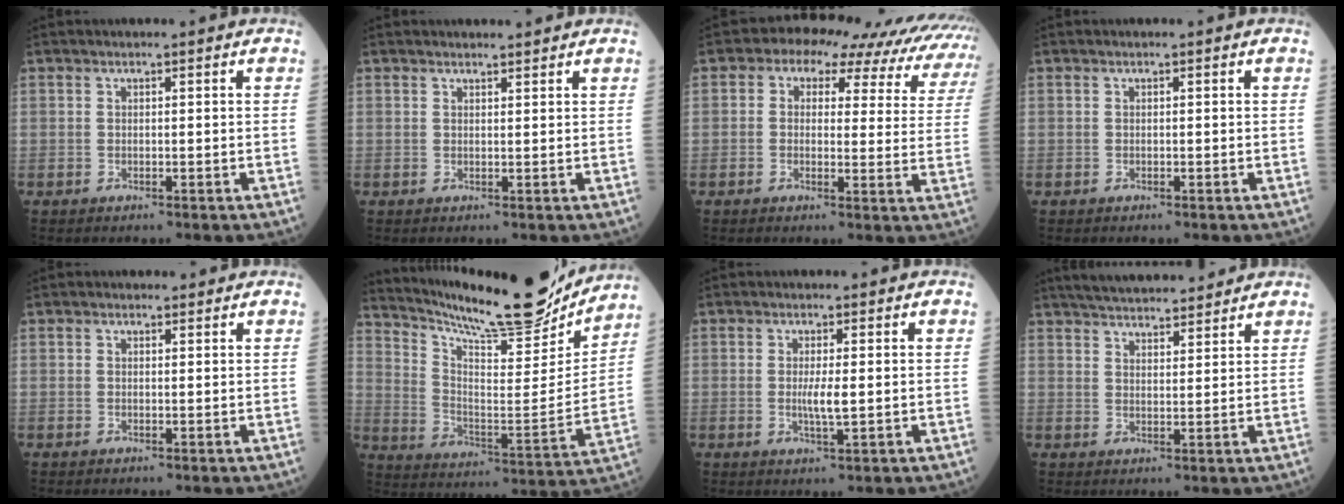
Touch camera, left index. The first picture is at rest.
{"total": 2.1, "force": [2.0, 0.3, 0.3], "torque": [-0.009, 0.004, 0.029]}
{"total": 15.6, "force": [12.1, 7.2, 6.7], "torque": [-0.067, 0.034, 0.112]}
{"total": 0.0}
{"total": 0.8, "force": [0.6, 0.5, 0.1], "torque": [-0.003, 0.000, 0.006]}
{"total": 21.4, "force": [19.7, 1.8, 8.2], "torque": [-0.149, -0.047, 0.295]}
{"total": 3.0, "force": [0.0, 0.3, 3.0], "torque": [-0.061, -0.005, 0.001]}
{"total": 12.6, "force": [11.5, 2.2, 4.5], "torque": [-0.068, 0.025, 0.171]}